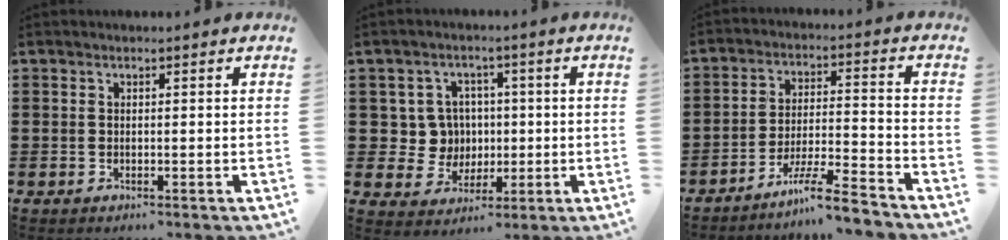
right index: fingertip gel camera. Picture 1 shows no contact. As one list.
[{"total": 6.5, "force": [0.7, 6.1, 1.9], "torque": [-0.057, 0.014, 0.015]}, {"total": 7.5, "force": [-6.5, 0.2, 3.7], "torque": [-0.071, 0.002, -0.124]}]